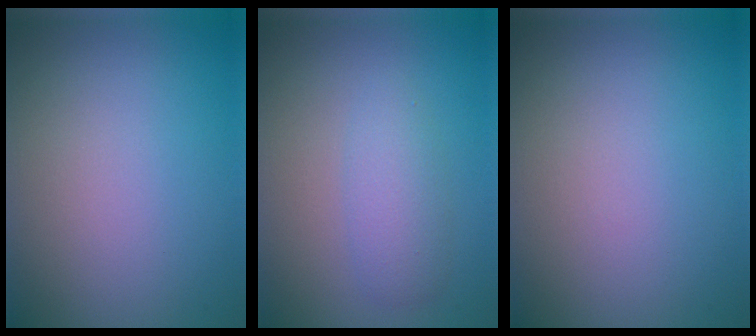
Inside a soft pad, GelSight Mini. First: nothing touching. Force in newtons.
{"total": 2.4, "press": 2.4, "slide": 0.1}
{"total": 0.0}